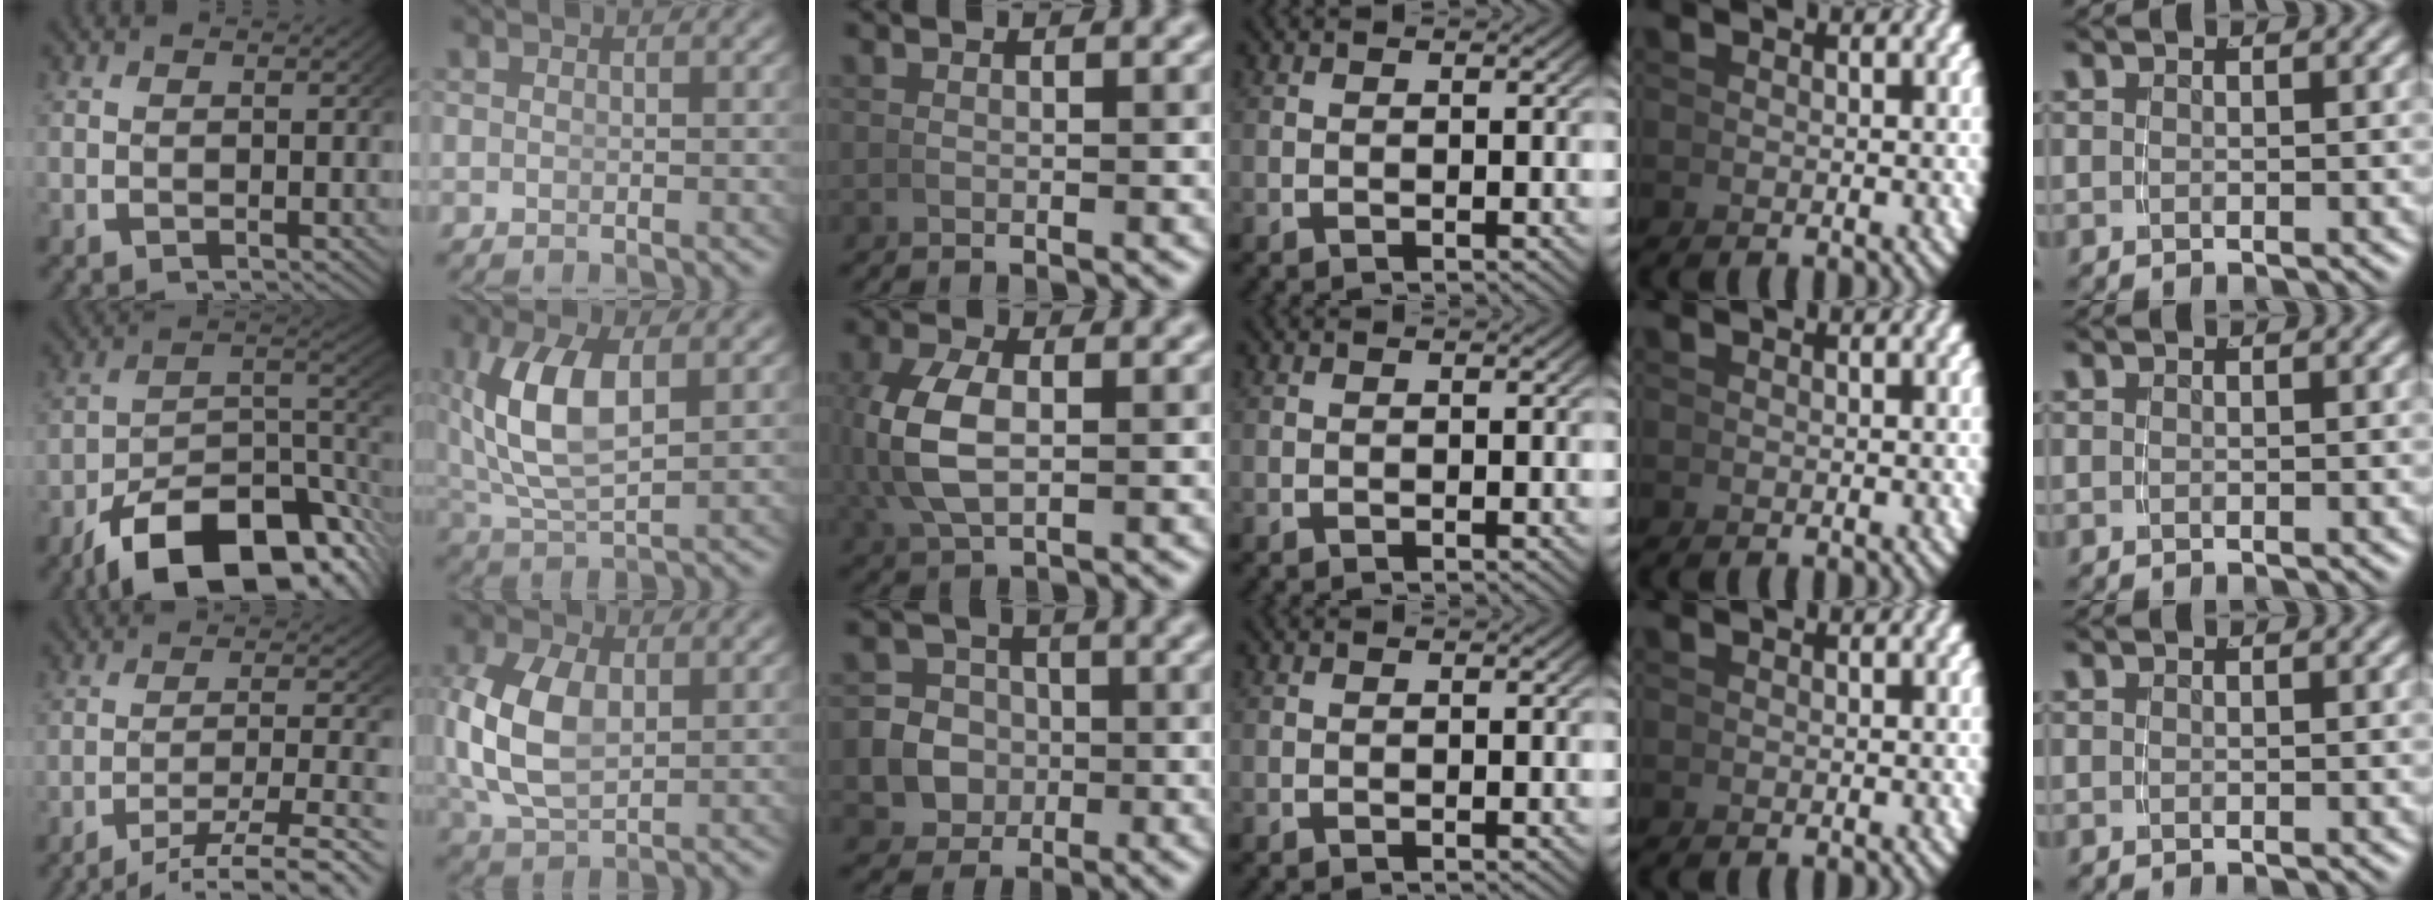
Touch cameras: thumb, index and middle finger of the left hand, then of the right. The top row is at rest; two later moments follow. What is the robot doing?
{"motion": "lift_and_place", "object": "bowl"}